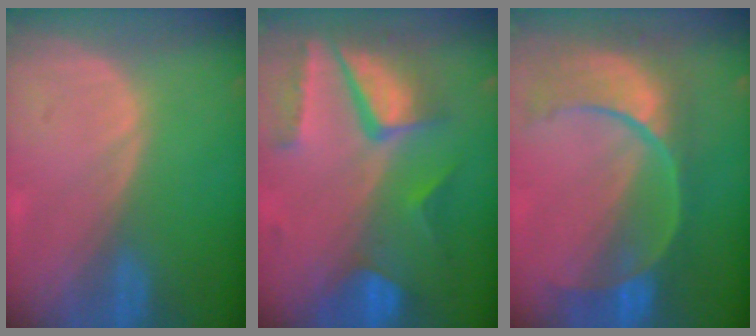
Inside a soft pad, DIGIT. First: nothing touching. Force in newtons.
{"total": 10.4, "press": 8.7, "slide": 5.7}
{"total": 11.1, "press": 9.4, "slide": 6.0}